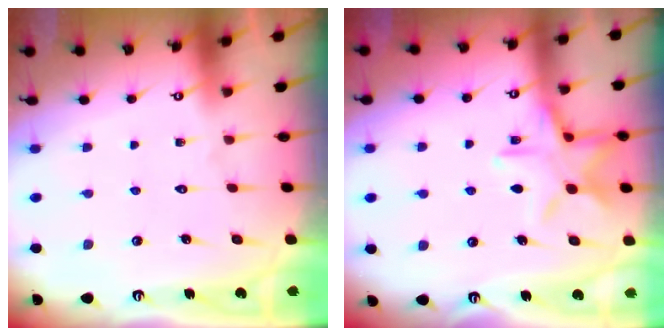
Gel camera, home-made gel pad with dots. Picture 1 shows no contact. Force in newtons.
{"total": 12.3, "press": 12.3, "slide": 0.7}